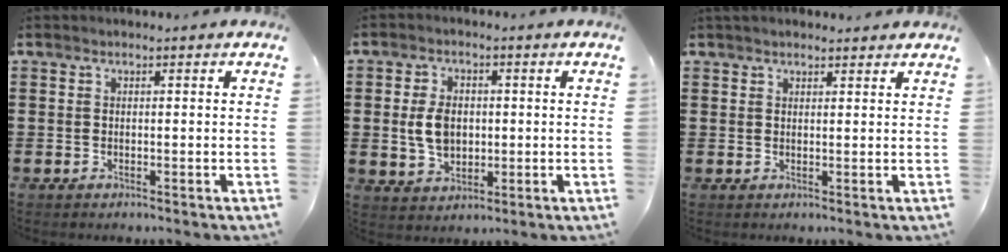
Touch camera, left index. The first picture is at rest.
{"total": 6.0, "force": [0.2, 4.0, 4.4], "torque": [-0.096, 0.004, -0.003]}
{"total": 1.6, "force": [1.6, 0.4, 0.3], "torque": [-0.008, 0.003, 0.031]}